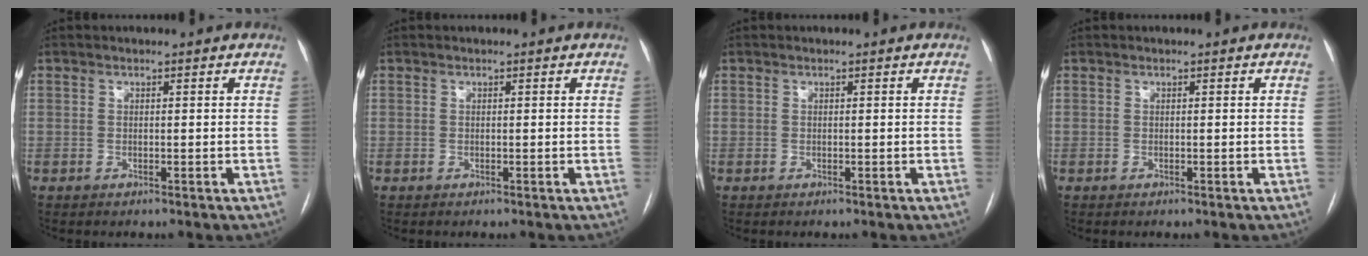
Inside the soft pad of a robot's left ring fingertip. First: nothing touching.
{"total": 0.0}
{"total": 0.0}
{"total": 0.0}